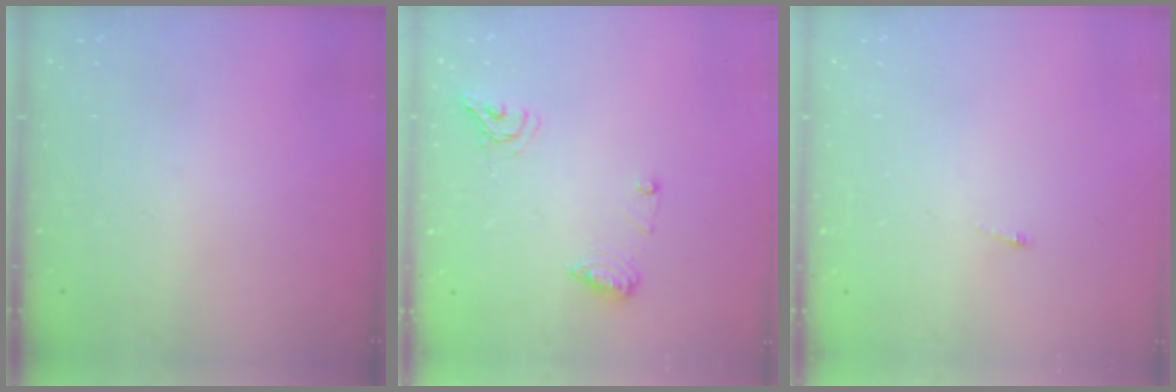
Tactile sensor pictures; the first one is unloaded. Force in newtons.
{"total": 8.8, "press": 8.8, "slide": 0.5}
{"total": 2.7, "press": 2.7, "slide": 0.4}